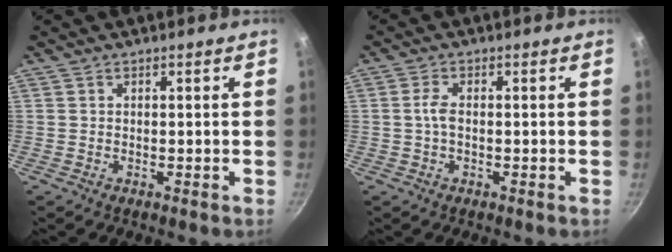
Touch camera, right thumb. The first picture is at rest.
{"total": 2.6, "force": [-0.2, 1.3, 2.2], "torque": [-0.051, 0.006, -0.008]}